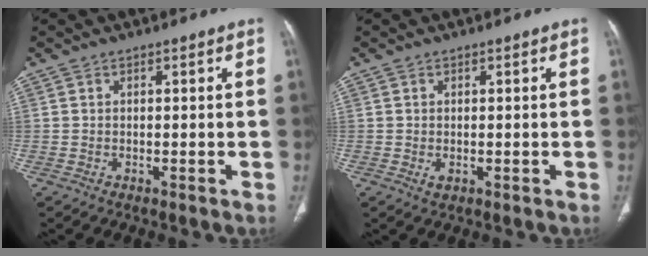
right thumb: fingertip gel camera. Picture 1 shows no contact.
{"total": 1.2, "force": [-0.2, 0.8, 0.9], "torque": [-0.014, -0.003, 0.003]}